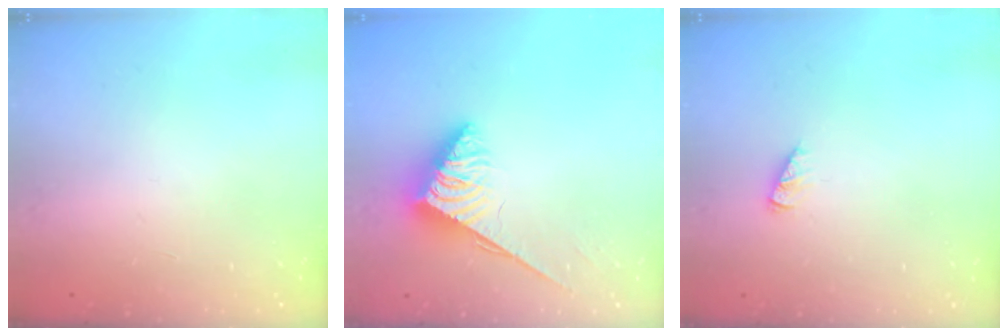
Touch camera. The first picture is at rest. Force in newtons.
{"total": 3.8, "press": 3.8, "slide": 0.6}
{"total": 2.0, "press": 2.0, "slide": 0.3}